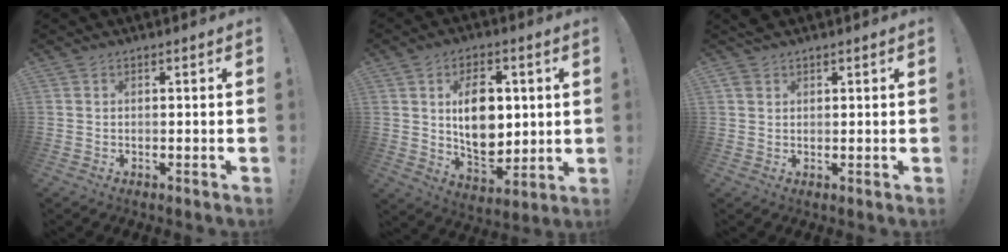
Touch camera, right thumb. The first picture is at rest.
{"total": 14.5, "force": [2.9, 10.1, 9.9], "torque": [-0.151, -0.015, 0.054]}
{"total": 2.5, "force": [1.9, 1.3, 0.9], "torque": [-0.013, -0.008, 0.037]}